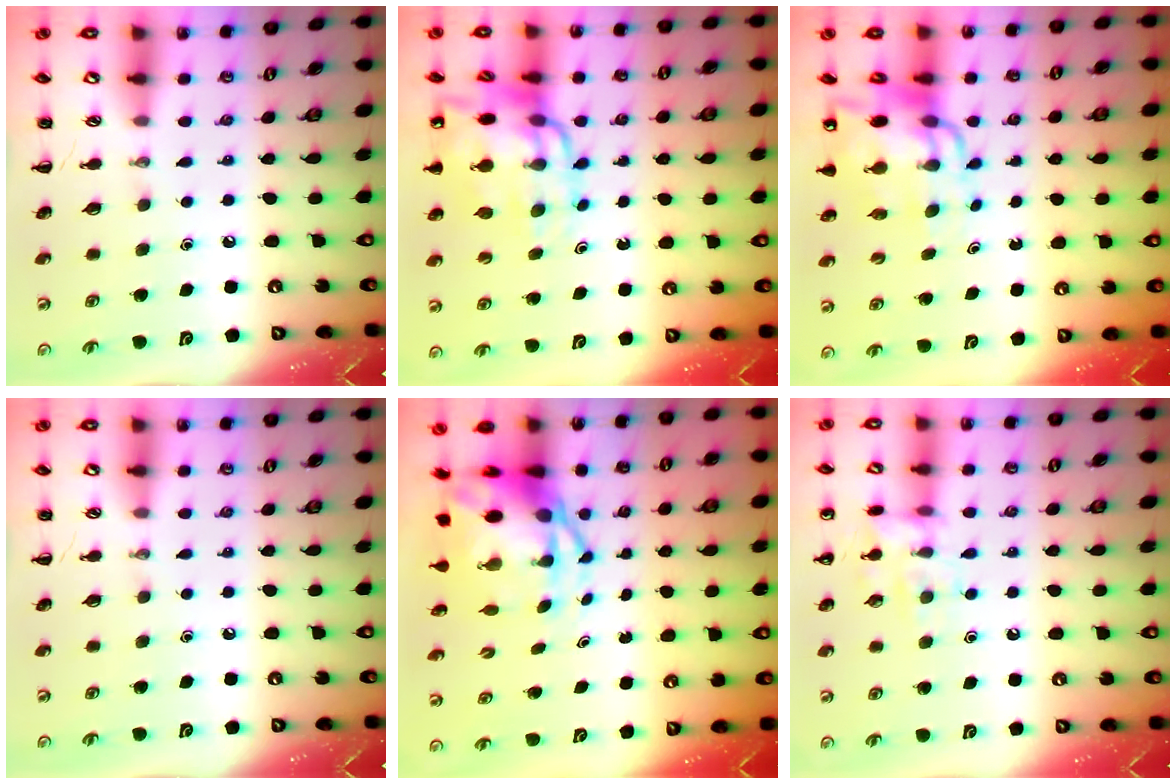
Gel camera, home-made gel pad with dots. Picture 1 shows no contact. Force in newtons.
{"total": 14.5, "press": 14.1, "slide": 3.2}
{"total": 11.7, "press": 11.1, "slide": 3.6}
{"total": 0.0}
{"total": 7.0, "press": 6.8, "slide": 1.9}
{"total": 11.5, "press": 11.4, "slide": 0.6}